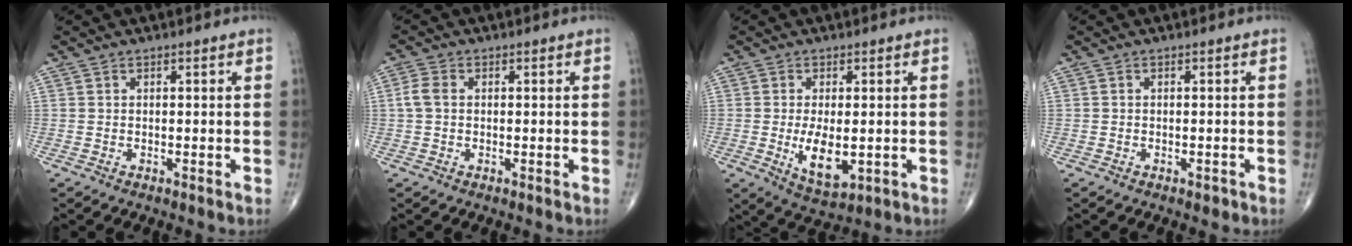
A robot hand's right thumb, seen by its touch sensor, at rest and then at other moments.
{"total": 3.0, "force": [0.2, 2.1, 2.2], "torque": [-0.052, 0.007, -0.002]}
{"total": 7.7, "force": [-1.1, 3.5, 6.8], "torque": [-0.112, -0.017, -0.008]}
{"total": 1.0, "force": [-0.6, 0.5, 0.6], "torque": [-0.005, 0.000, -0.008]}